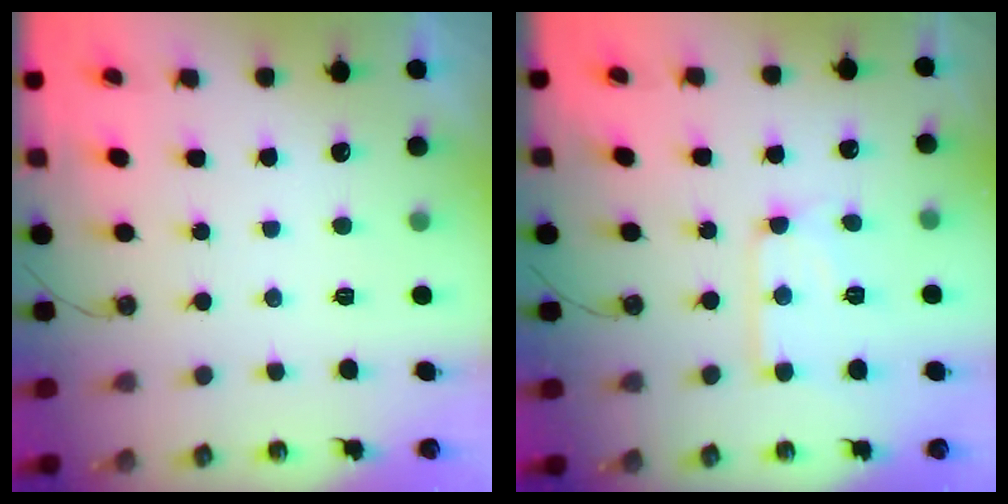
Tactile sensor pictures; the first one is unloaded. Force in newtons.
{"total": 9.5, "press": 9.5, "slide": 0.7}